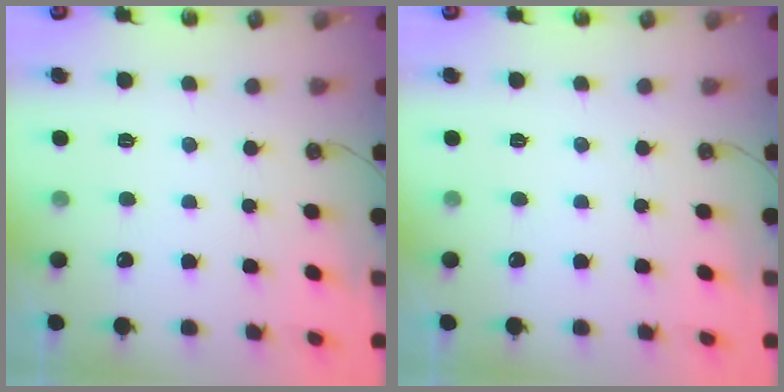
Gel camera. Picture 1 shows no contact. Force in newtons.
{"total": 0.0}